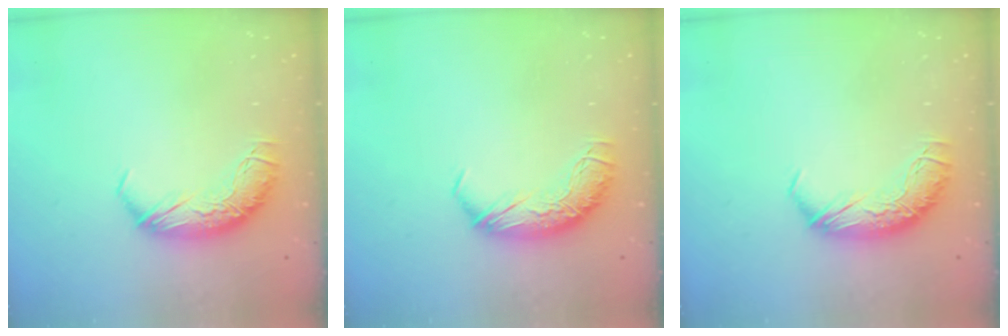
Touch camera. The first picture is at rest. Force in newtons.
{"total": 0.0}
{"total": 0.0}